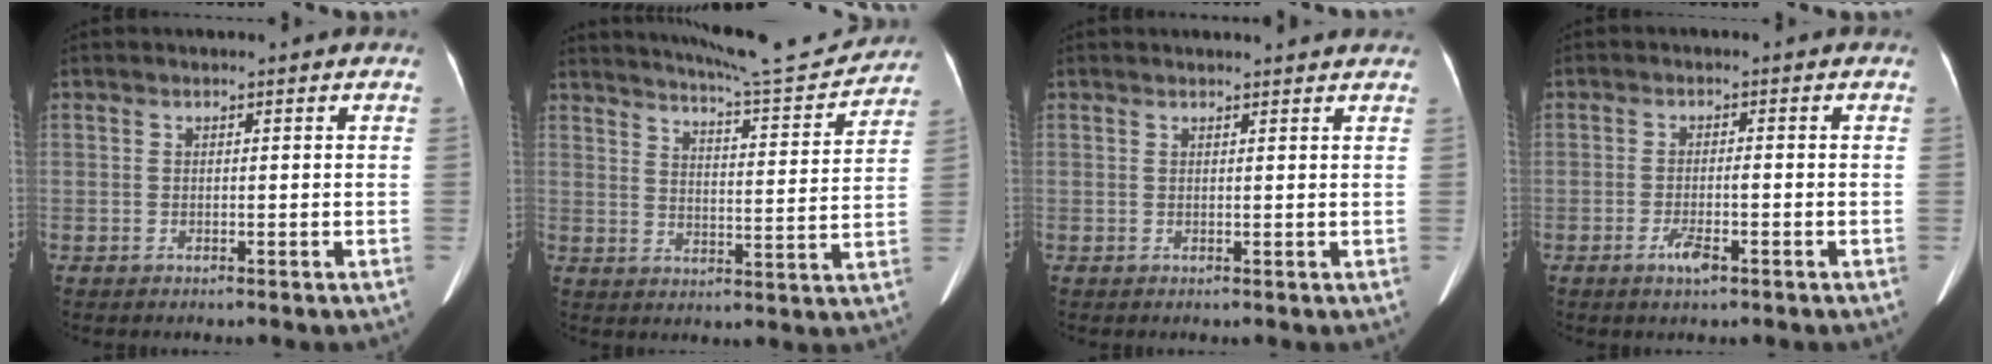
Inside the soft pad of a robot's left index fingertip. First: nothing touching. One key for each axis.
{"total": 14.9, "fx": 14.2, "fy": 0.5, "fz": 4.4, "tx": -0.071, "ty": -0.025, "tz": 0.190}
{"total": 4.2, "fx": 4.1, "fy": 0.3, "fz": 0.9, "tx": -0.015, "ty": 0.013, "tz": 0.040}
{"total": 3.0, "fx": -1.7, "fy": 0.5, "fz": 2.4, "tx": -0.046, "ty": -0.005, "tz": -0.029}